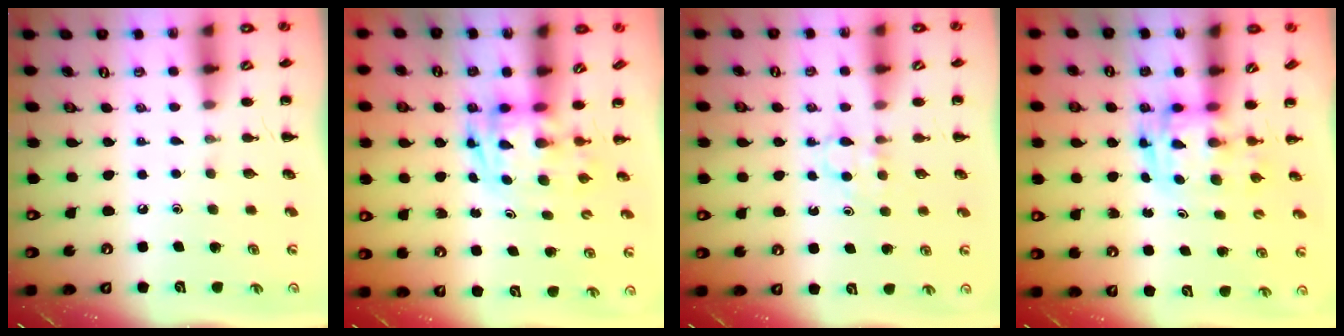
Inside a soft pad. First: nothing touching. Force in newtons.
{"total": 2.7, "press": 2.7, "slide": 0.5}
{"total": 3.4, "press": 3.2, "slide": 1.1}
{"total": 2.9, "press": 2.9, "slide": 0.5}